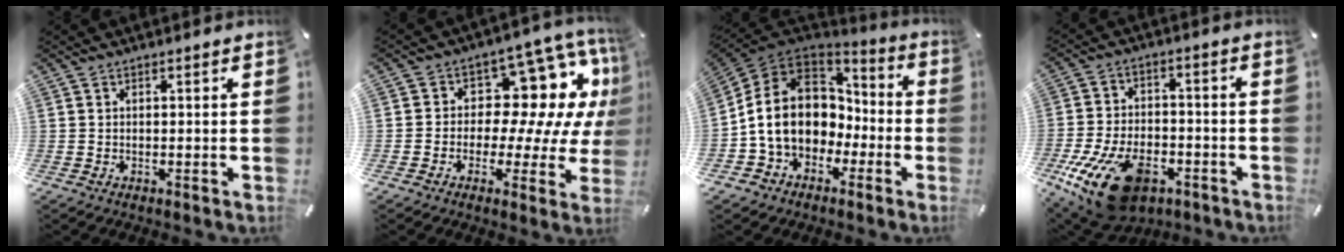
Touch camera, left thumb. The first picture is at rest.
{"total": 14.8, "force": [4.8, 9.8, 10.0], "torque": [-0.137, -0.039, 0.084]}
{"total": 15.1, "force": [-1.1, 12.8, 7.9], "torque": [-0.170, 0.015, -0.014]}
{"total": 18.5, "force": [-9.0, 10.5, 12.2], "torque": [-0.228, 0.049, -0.146]}